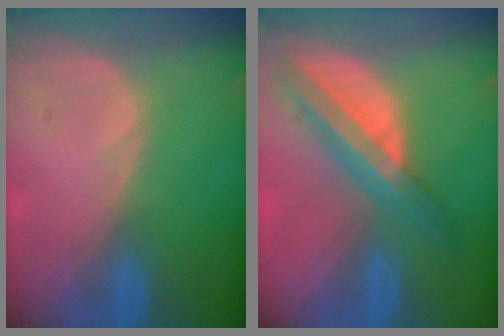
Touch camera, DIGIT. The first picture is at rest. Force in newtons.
{"total": 8.0, "press": 6.7, "slide": 4.3}